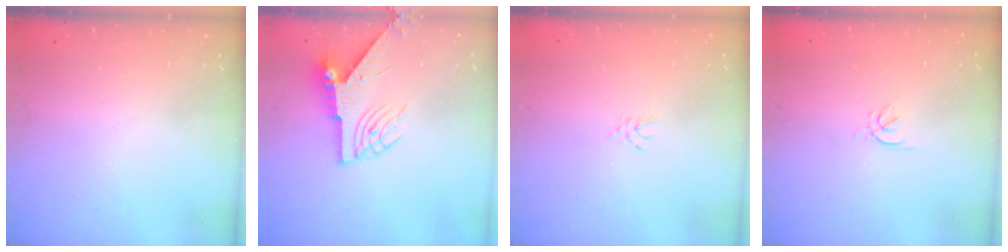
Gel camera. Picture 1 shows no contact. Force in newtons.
{"total": 6.1, "press": 6.0, "slide": 0.7}
{"total": 2.1, "press": 2.1, "slide": 0.3}
{"total": 1.7, "press": 1.6, "slide": 0.5}